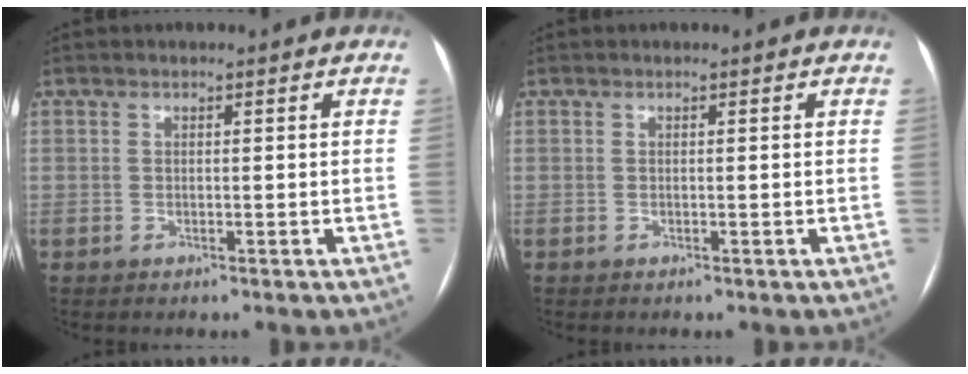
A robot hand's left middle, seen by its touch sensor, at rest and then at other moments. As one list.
[{"total": 0.0}]